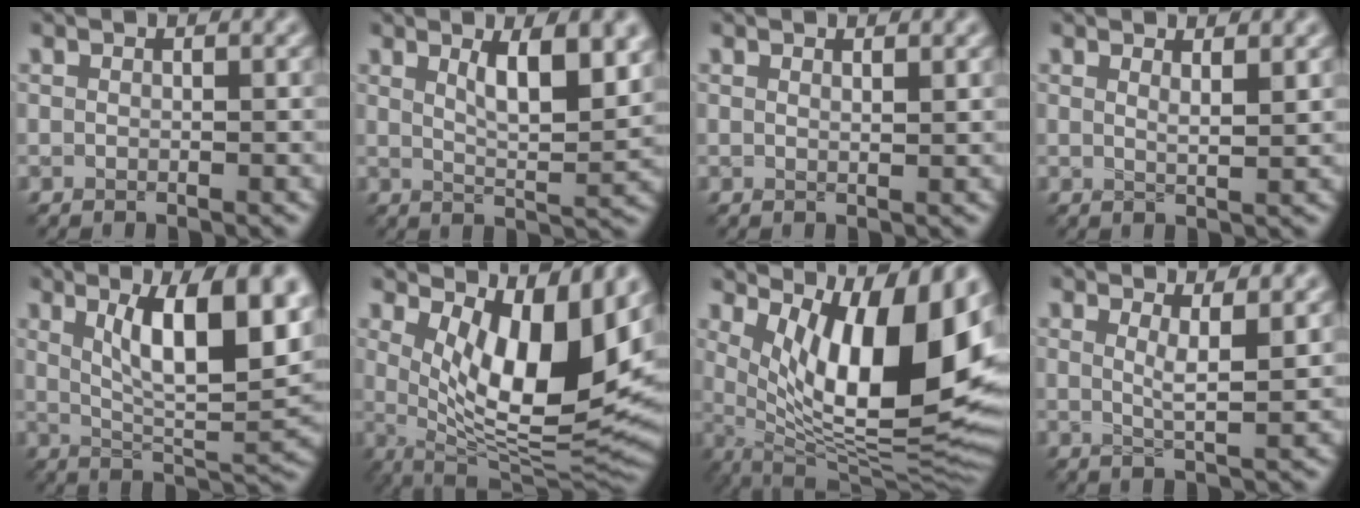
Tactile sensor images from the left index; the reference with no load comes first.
{"total": 6.4, "force": [2.5, 2.0, 5.5], "torque": [-0.081, -0.003, 0.042]}
{"total": 0.8, "force": [0.7, 0.1, 0.3], "torque": [-0.004, 0.000, 0.013]}
{"total": 1.7, "force": [1.2, 0.5, 1.1], "torque": [-0.010, -0.001, 0.018]}
{"total": 10.9, "force": [3.6, 3.5, 9.7], "torque": [-0.142, -0.005, 0.065]}
{"total": 11.5, "force": [3.1, 4.3, 10.2], "torque": [-0.156, -0.021, 0.059]}
{"total": 14.3, "force": [4.3, 5.0, 12.7], "torque": [-0.175, -0.013, 0.077]}
{"total": 2.7, "force": [1.2, 0.7, 2.3], "torque": [-0.033, -0.009, 0.021]}